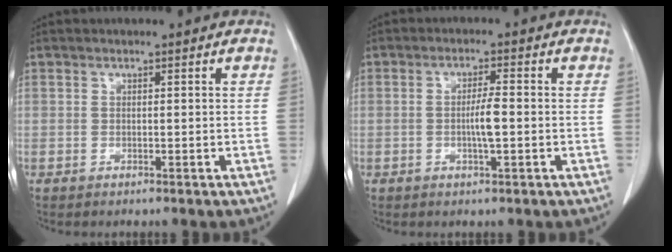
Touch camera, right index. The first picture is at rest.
{"total": 3.7, "force": [-0.5, 0.3, 3.7], "torque": [-0.069, -0.002, -0.010]}